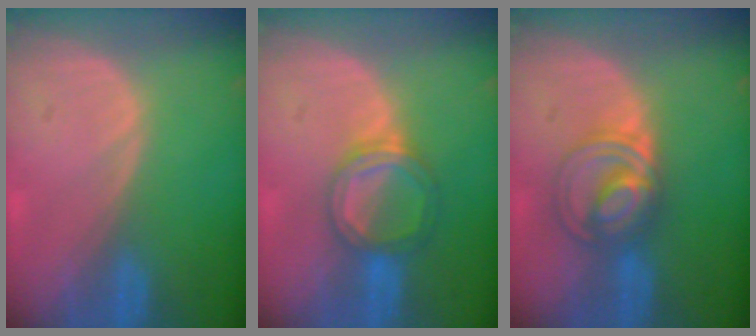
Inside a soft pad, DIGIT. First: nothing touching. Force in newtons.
{"total": 5.4, "press": 5.1, "slide": 1.6}
{"total": 6.2, "press": 6.2, "slide": 0.2}